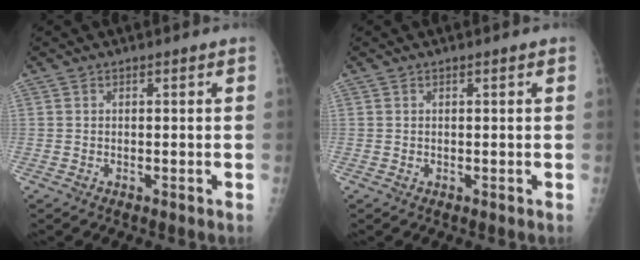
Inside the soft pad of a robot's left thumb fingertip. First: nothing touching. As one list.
[{"total": 0.6, "force": [0.2, 0.3, 0.4], "torque": [-0.002, 0.001, 0.005]}]